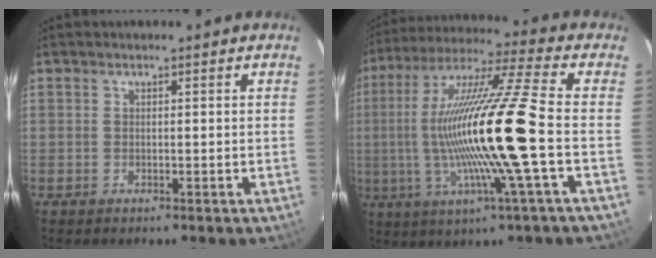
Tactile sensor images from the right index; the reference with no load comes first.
{"total": 20.5, "force": [-2.2, -1.0, 20.4], "torque": [-0.379, -0.010, -0.038]}